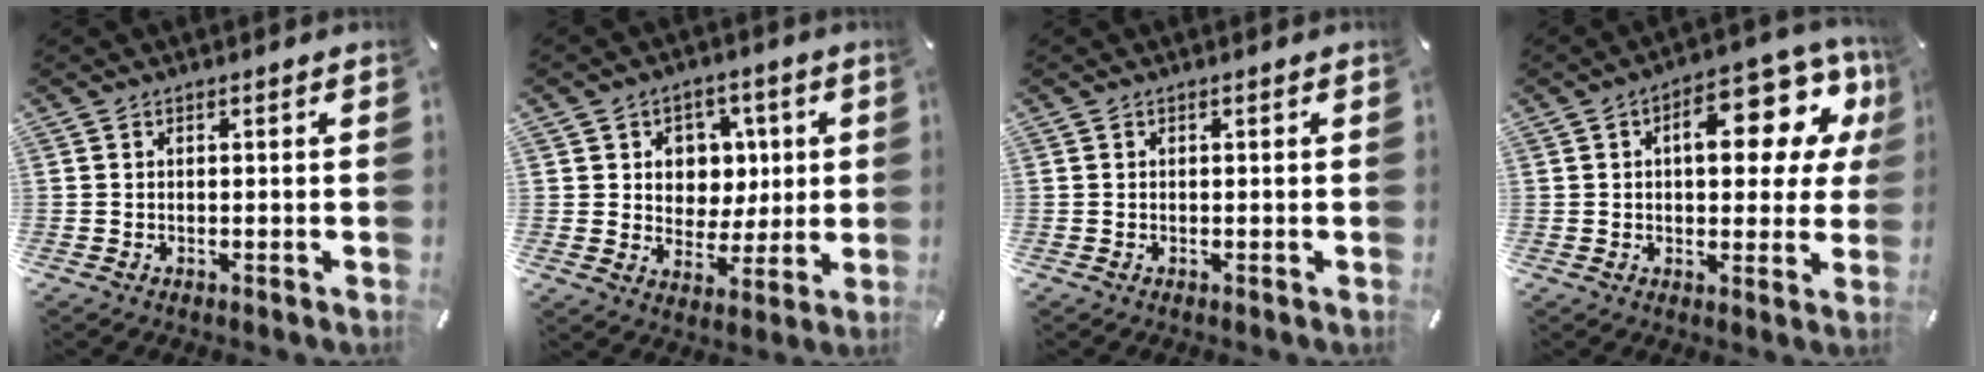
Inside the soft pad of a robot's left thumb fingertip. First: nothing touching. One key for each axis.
{"total": 8.3, "fx": 2.0, "fy": 7.9, "fz": 1.5, "tx": -0.015, "ty": -0.014, "tz": 0.036}
{"total": 0.0}
{"total": 16.3, "fx": 5.2, "fy": 8.1, "fz": 13.1, "tx": -0.173, "ty": -0.025, "tz": 0.083}